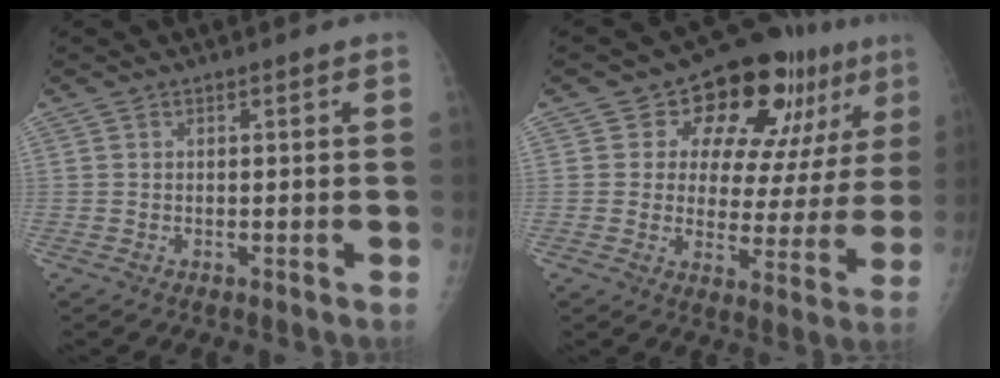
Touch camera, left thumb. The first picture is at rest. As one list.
[{"total": 17.7, "force": [9.4, 9.4, 11.7], "torque": [-0.097, -0.029, 0.126]}]